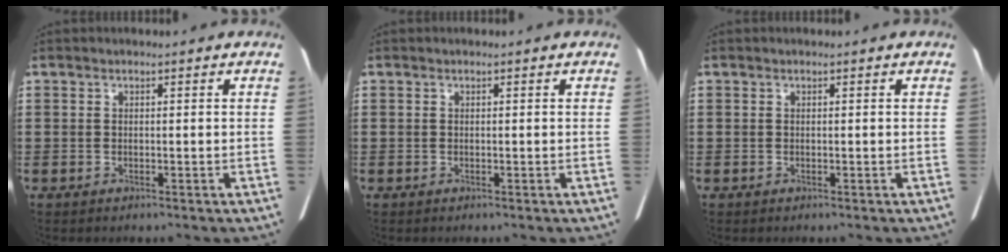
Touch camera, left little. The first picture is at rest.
{"total": 0.0}
{"total": 0.0}